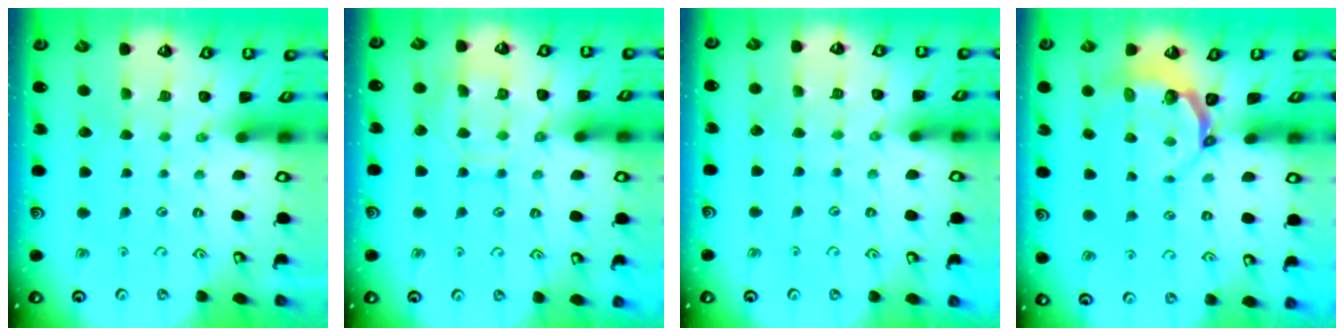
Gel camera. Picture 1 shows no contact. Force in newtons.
{"total": 10.5, "press": 10.4, "slide": 1.0}
{"total": 4.1, "press": 4.1, "slide": 0.6}
{"total": 4.8, "press": 3.7, "slide": 3.1}